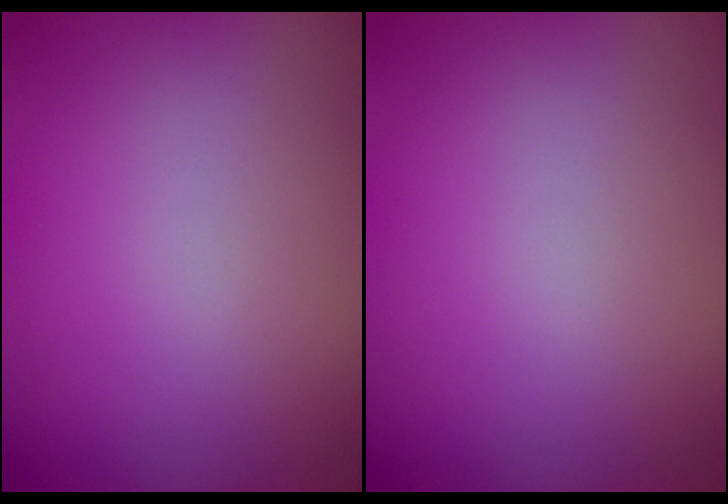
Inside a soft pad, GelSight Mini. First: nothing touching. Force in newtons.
{"total": 0.0}